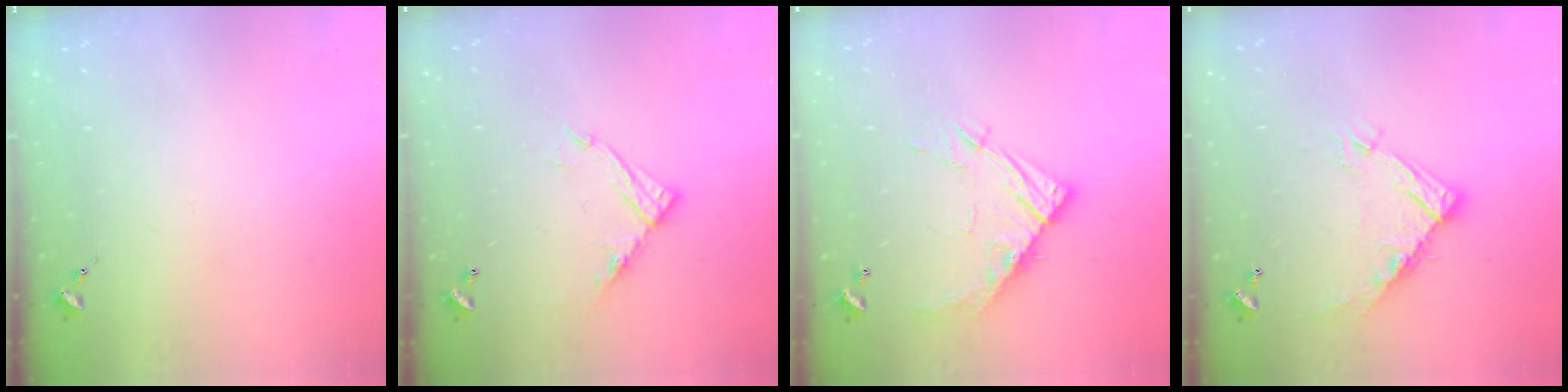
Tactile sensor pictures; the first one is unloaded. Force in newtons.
{"total": 11.5, "press": 11.4, "slide": 0.8}
{"total": 12.4, "press": 12.3, "slide": 1.2}
{"total": 13.2, "press": 13.1, "slide": 0.8}